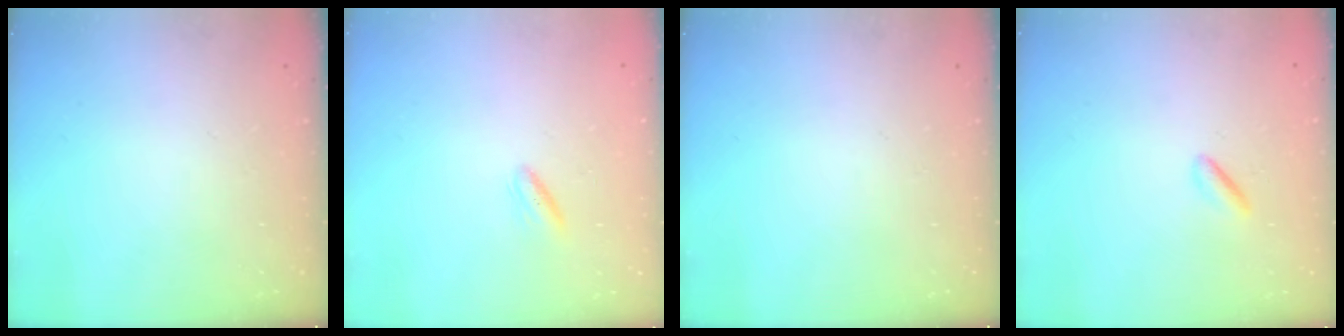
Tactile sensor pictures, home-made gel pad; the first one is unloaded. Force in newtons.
{"total": 3.3, "press": 3.1, "slide": 1.2}
{"total": 0.0}
{"total": 1.9, "press": 1.7, "slide": 0.7}